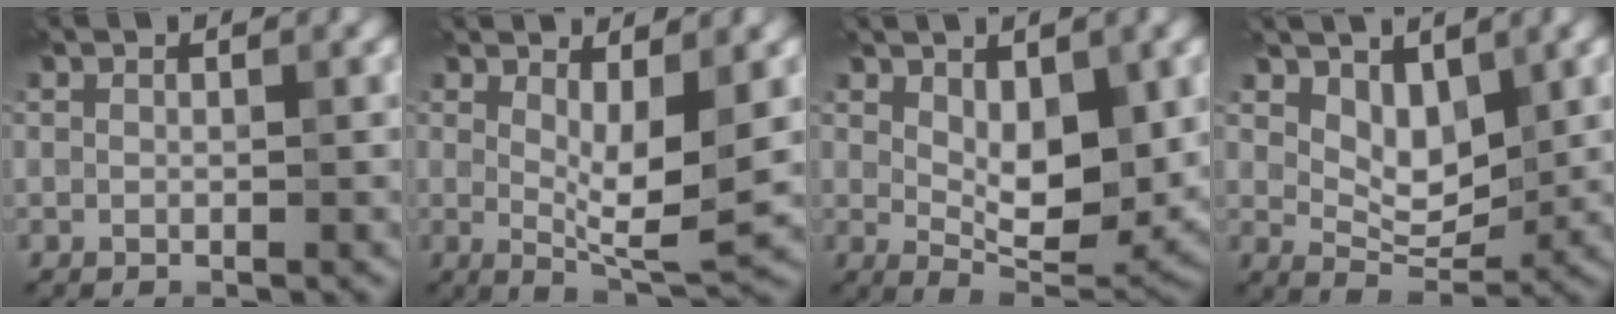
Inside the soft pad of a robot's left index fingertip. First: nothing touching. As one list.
[{"total": 5.3, "force": [0.7, 1.2, 5.1], "torque": [-0.084, -0.016, 0.015]}, {"total": 6.8, "force": [1.3, 3.1, 5.9], "torque": [-0.101, -0.010, 0.028]}, {"total": 4.0, "force": [2.0, 2.3, 2.6], "torque": [-0.049, -0.015, 0.031]}]